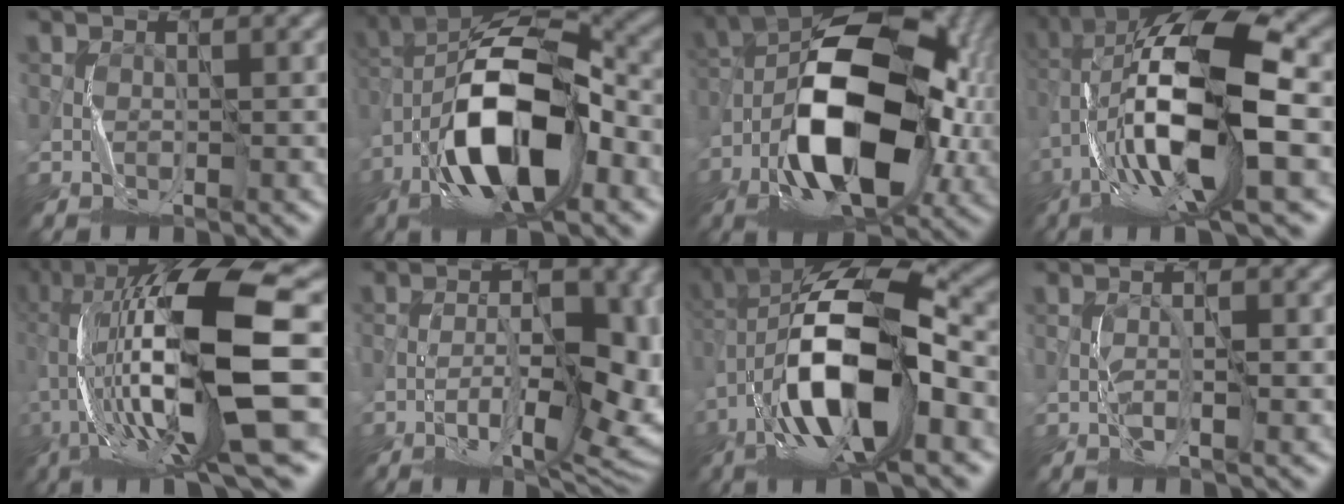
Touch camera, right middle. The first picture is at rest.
{"total": 13.4, "force": [-4.1, 5.9, 11.3], "torque": [-0.200, 0.013, -0.075]}
{"total": 15.2, "force": [-3.5, 8.5, 12.2], "torque": [-0.198, 0.010, -0.073]}
{"total": 15.2, "force": [-1.7, 5.1, 14.2], "torque": [-0.269, 0.029, -0.032]}
{"total": 17.3, "force": [0.3, 4.3, 16.7], "torque": [-0.310, 0.022, 0.017]}
{"total": 13.8, "force": [-4.9, 6.0, 11.5], "torque": [-0.159, 0.001, -0.052]}
{"total": 14.6, "force": [-3.7, 5.8, 12.8], "torque": [-0.230, 0.016, -0.070]}
{"total": 1.6, "force": [-0.7, 0.2, 1.5], "torque": [-0.029, 0.001, -0.015]}